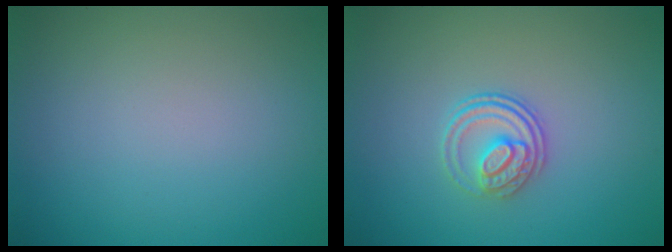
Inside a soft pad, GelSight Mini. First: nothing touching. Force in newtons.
{"total": 2.5, "press": 2.0, "slide": 1.5}